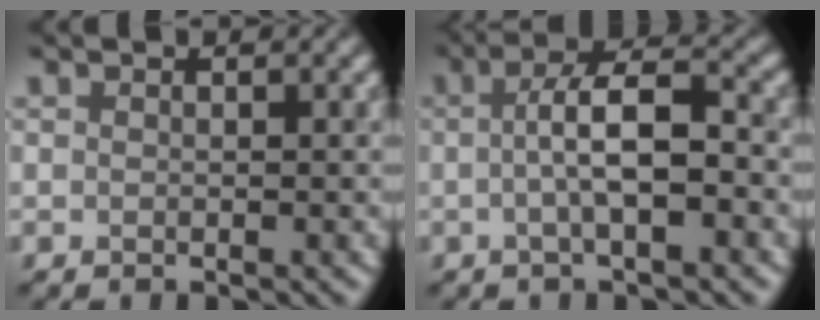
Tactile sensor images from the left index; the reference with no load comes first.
{"total": 4.8, "force": [-0.4, 1.3, 4.6], "torque": [-0.081, 0.009, -0.011]}